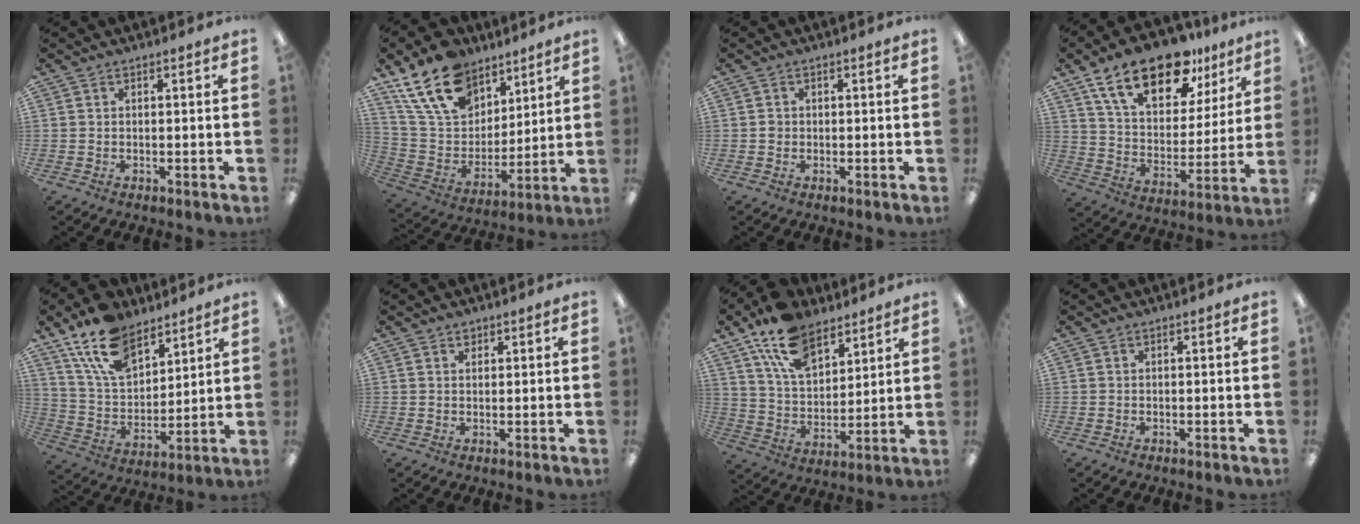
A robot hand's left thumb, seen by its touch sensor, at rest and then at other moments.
{"total": 19.6, "force": [13.2, 11.7, 8.4], "torque": [-0.165, -0.064, 0.248]}
{"total": 1.0, "force": [0.0, 1.0, 0.3], "torque": [-0.005, 0.005, -0.002]}
{"total": 20.3, "force": [13.4, 9.8, 11.7], "torque": [-0.200, -0.062, 0.234]}
{"total": 16.2, "force": [11.1, 8.7, 8.0], "torque": [-0.158, -0.043, 0.208]}
{"total": 1.2, "force": [1.0, 0.7, 0.3], "torque": [0.002, -0.002, 0.017]}
{"total": 15.7, "force": [10.6, 8.6, 7.8], "torque": [-0.152, -0.043, 0.198]}
{"total": 0.0}